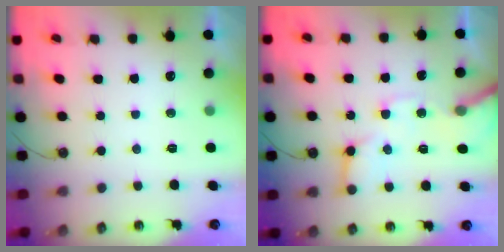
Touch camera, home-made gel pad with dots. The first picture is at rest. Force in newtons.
{"total": 12.8, "press": 12.7, "slide": 1.8}